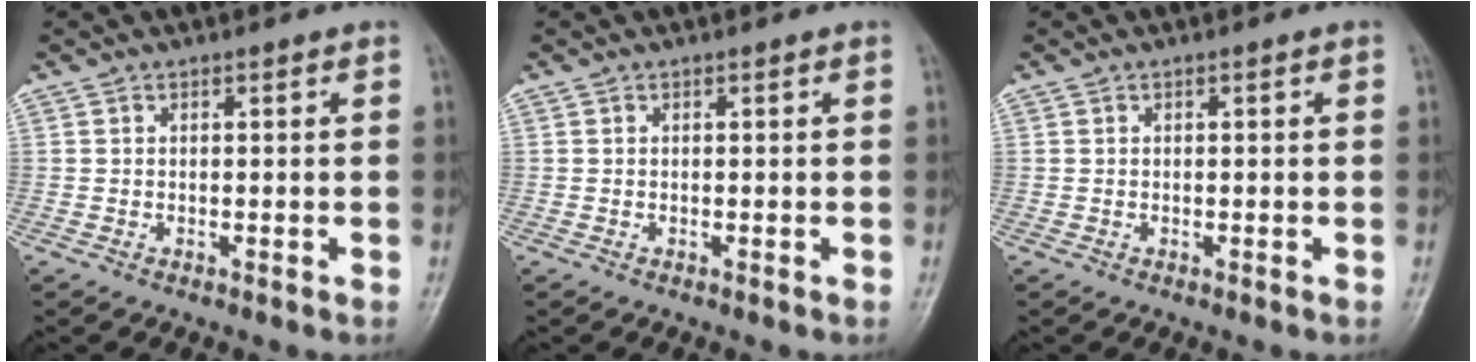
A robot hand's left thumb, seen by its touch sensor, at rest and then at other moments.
{"total": 0.0}
{"total": 0.0}